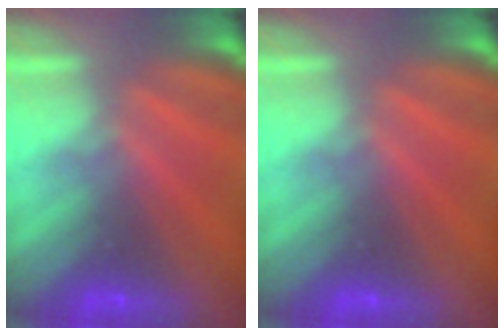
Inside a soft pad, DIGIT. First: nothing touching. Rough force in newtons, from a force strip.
{"total": 0.0}